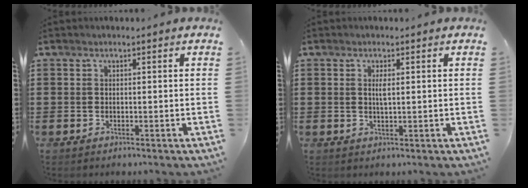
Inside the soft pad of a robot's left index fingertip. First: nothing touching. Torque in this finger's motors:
{"motor_torque": [0.54, -0.10, 0.06, 0.04]}